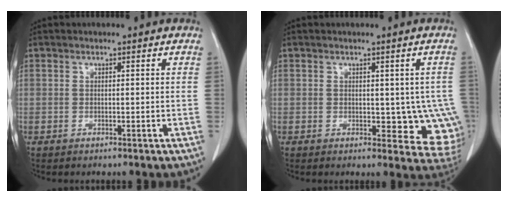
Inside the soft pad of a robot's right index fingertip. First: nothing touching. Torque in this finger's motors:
{"motor_torque": [0.24, -0.11, 0.24, 0.01]}